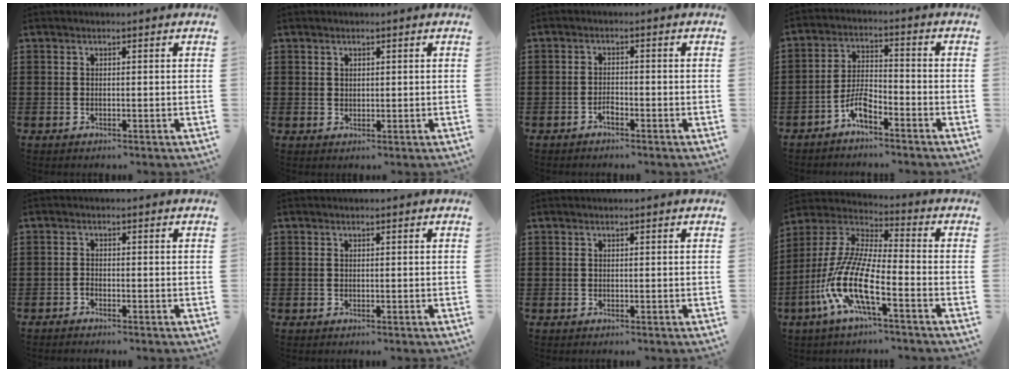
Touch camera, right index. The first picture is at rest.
{"total": 1.1, "force": [0.8, 0.7, 0.2], "torque": [-0.005, 0.002, 0.016]}
{"total": 1.6, "force": [-1.2, 0.5, 0.9], "torque": [-0.022, 0.000, -0.024]}
{"total": 5.2, "force": [-3.8, 1.5, 3.2], "torque": [-0.077, 0.003, -0.078]}
{"total": 0.9, "force": [-0.9, 0.0, 0.1], "torque": [-0.005, -0.001, -0.018]}
{"total": 0.0}
{"total": 0.0}
{"total": 11.9, "force": [-6.3, 2.2, 9.9], "torque": [-0.249, -0.023, -0.136]}